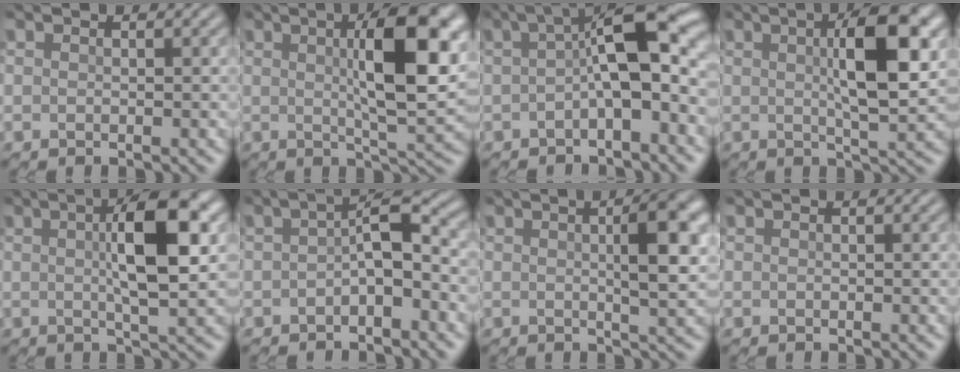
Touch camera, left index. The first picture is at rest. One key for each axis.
{"total": 9.4, "fx": 2.3, "fy": 2.3, "fz": 8.8, "tx": -0.141, "ty": 0.007, "tz": 0.039}
{"total": 9.3, "fx": 0.3, "fy": 3.2, "fz": 8.7, "tx": -0.139, "ty": 0.022, "tz": -0.003}
{"total": 7.3, "fx": 1.8, "fy": 1.6, "fz": 6.9, "tx": -0.113, "ty": 0.014, "tz": 0.028}
{"total": 6.9, "fx": 1.6, "fy": 1.3, "fz": 6.6, "tx": -0.113, "ty": 0.015, "tz": 0.024}
{"total": 4.3, "fx": -1.2, "fy": 1.7, "fz": 3.8, "tx": -0.065, "ty": 0.010, "tz": -0.021}
{"total": 4.7, "fx": 0.8, "fy": 1.2, "fz": 4.5, "tx": -0.075, "ty": 0.009, "tz": 0.016}
{"total": 0.0}